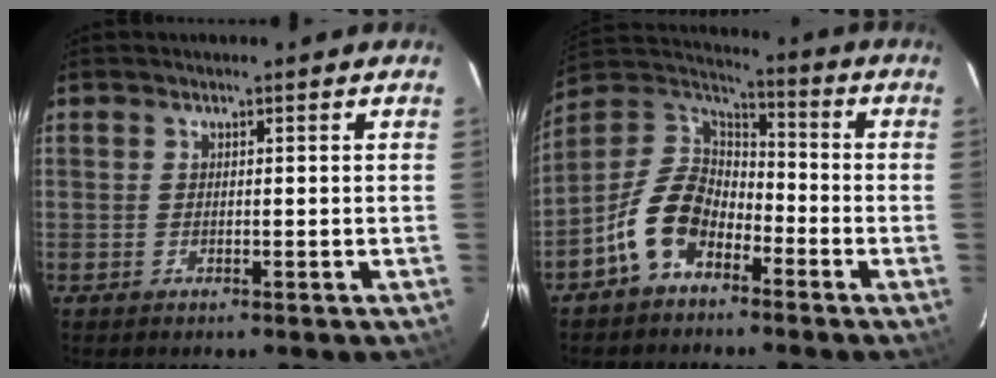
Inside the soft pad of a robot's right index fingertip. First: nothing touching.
{"total": 12.6, "force": [-6.9, 7.9, 7.0], "torque": [-0.150, 0.016, -0.130]}